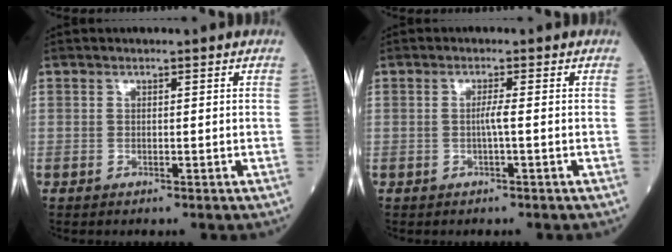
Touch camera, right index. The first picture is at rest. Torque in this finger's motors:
{"motor_torque": [0.25, 0.07, 0.17, 0.05]}